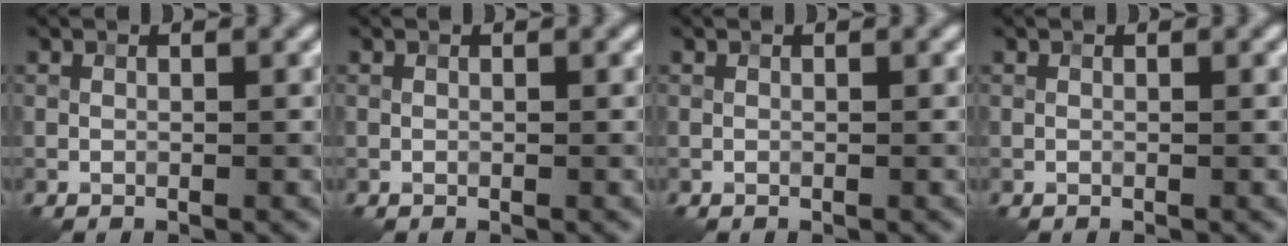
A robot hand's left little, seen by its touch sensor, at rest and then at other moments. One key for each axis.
{"total": 0.0}
{"total": 0.0}
{"total": 0.0}